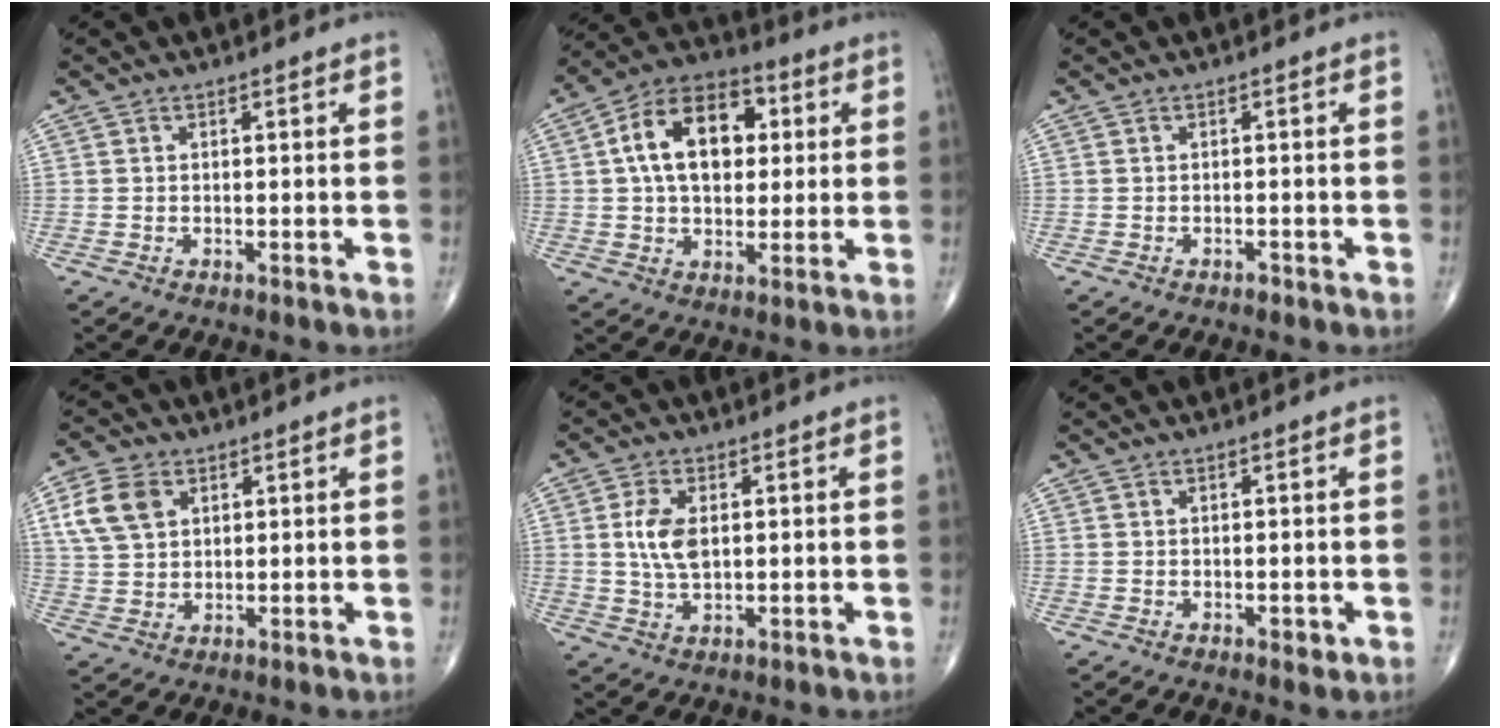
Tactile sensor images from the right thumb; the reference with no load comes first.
{"total": 15.7, "force": [3.1, 10.1, 11.6], "torque": [-0.164, 0.015, 0.043]}
{"total": 0.7, "force": [-0.5, 0.3, 0.2], "torque": [-0.003, 0.001, -0.011]}
{"total": 8.1, "force": [3.1, 5.6, 4.9], "torque": [-0.092, -0.002, 0.063]}
{"total": 6.4, "force": [1.0, 3.5, 5.2], "torque": [-0.102, -0.005, 0.020]}
{"total": 1.3, "force": [-0.3, 0.8, 1.0], "torque": [-0.007, -0.002, -0.003]}